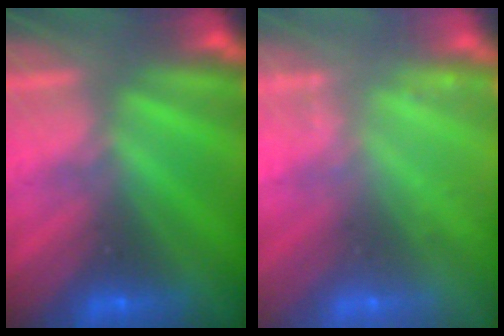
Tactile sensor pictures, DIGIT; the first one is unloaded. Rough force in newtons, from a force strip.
{"total": 2.3}